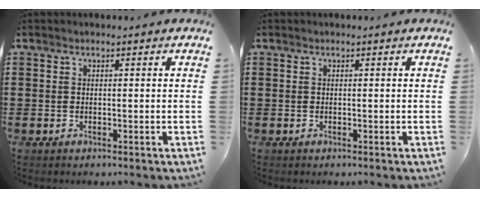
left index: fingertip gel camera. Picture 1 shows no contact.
{"total": 0.0}